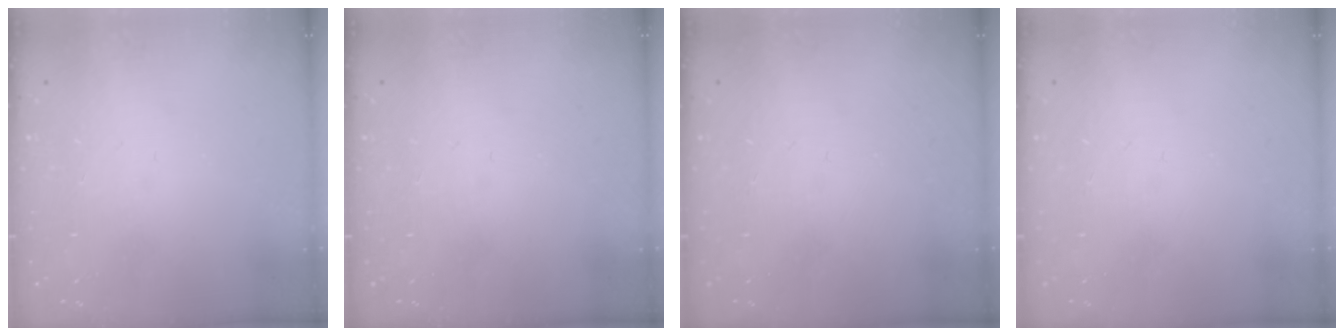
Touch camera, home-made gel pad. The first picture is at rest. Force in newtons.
{"total": 0.0}
{"total": 0.0}
{"total": 0.0}